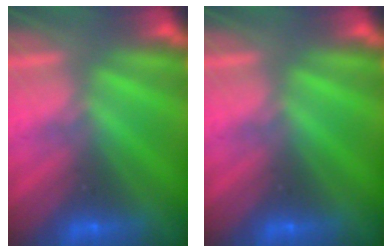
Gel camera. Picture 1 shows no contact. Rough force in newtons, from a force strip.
{"total": 0.0}